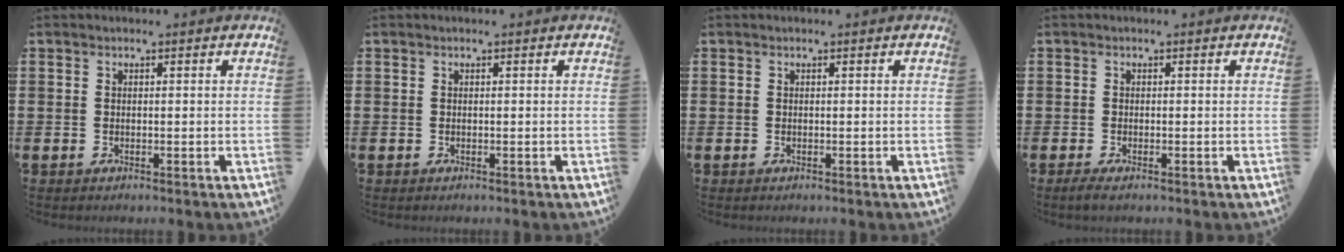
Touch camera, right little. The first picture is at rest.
{"total": 0.0}
{"total": 0.0}
{"total": 1.0, "force": [-0.3, 0.2, 0.9], "torque": [-0.017, -0.003, -0.005]}